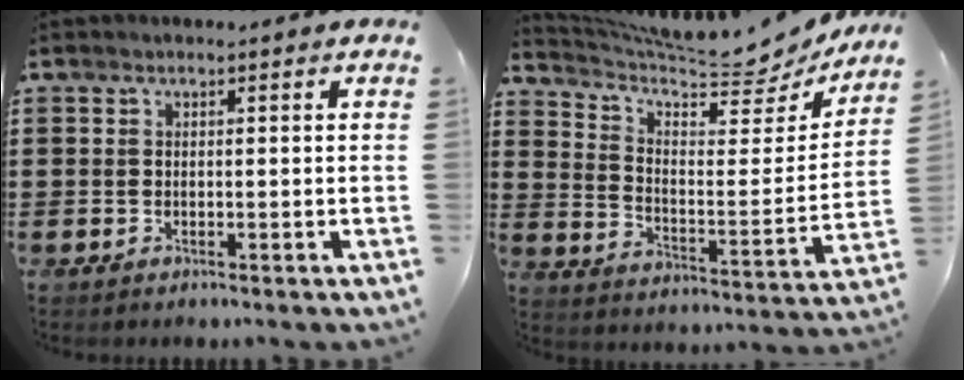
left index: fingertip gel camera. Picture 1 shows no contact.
{"total": 7.9, "force": [7.3, 0.7, 2.9], "torque": [-0.074, -0.061, 0.118]}